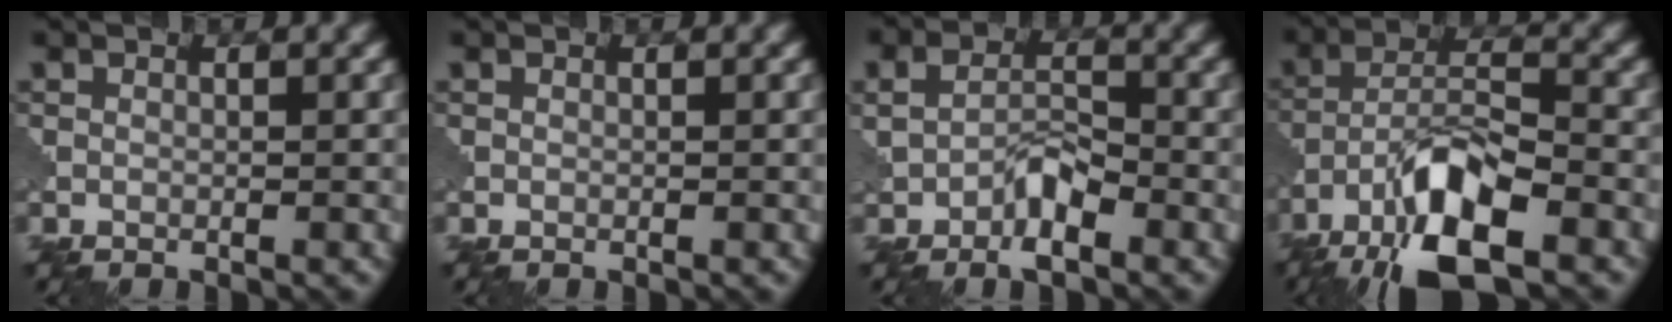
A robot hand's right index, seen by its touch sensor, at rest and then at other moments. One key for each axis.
{"total": 0.0}
{"total": 3.3, "fx": -1.4, "fy": 1.8, "fz": 2.4, "tx": -0.041, "ty": 0.005, "tz": -0.027}
{"total": 9.5, "fx": -5.7, "fy": 3.0, "fz": 7.1, "tx": -0.126, "ty": 0.009, "tz": -0.108}